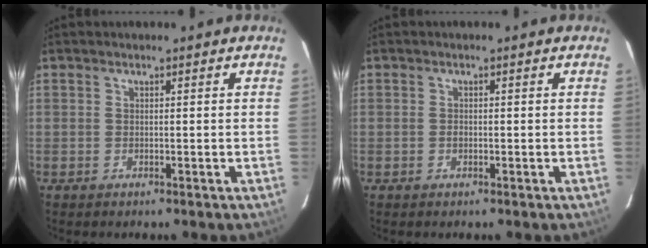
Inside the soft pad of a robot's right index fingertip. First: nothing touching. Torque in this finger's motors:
{"motor_torque": [0.19, 0.09, 0.02, -0.01]}